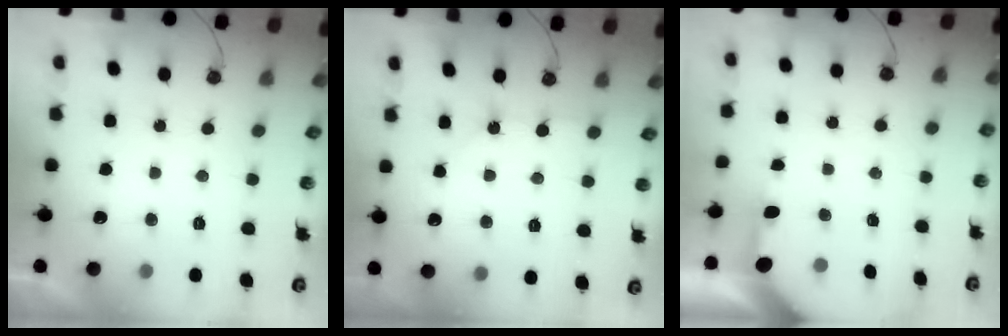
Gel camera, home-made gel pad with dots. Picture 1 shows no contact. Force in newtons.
{"total": 2.0, "press": 2.0, "slide": 0.2}
{"total": 3.3, "press": 3.2, "slide": 0.5}